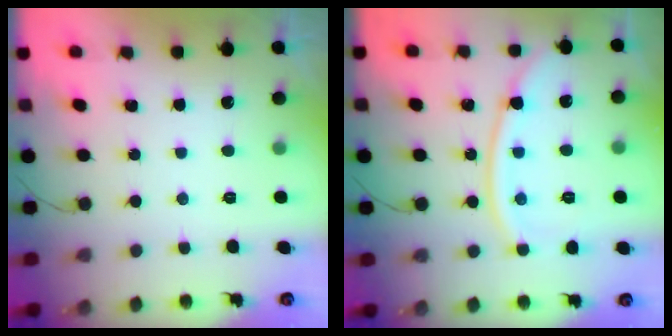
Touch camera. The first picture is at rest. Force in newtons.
{"total": 12.5, "press": 12.4, "slide": 1.6}